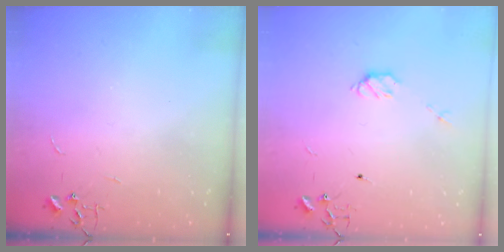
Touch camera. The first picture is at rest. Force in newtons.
{"total": 5.1, "press": 5.0, "slide": 0.9}